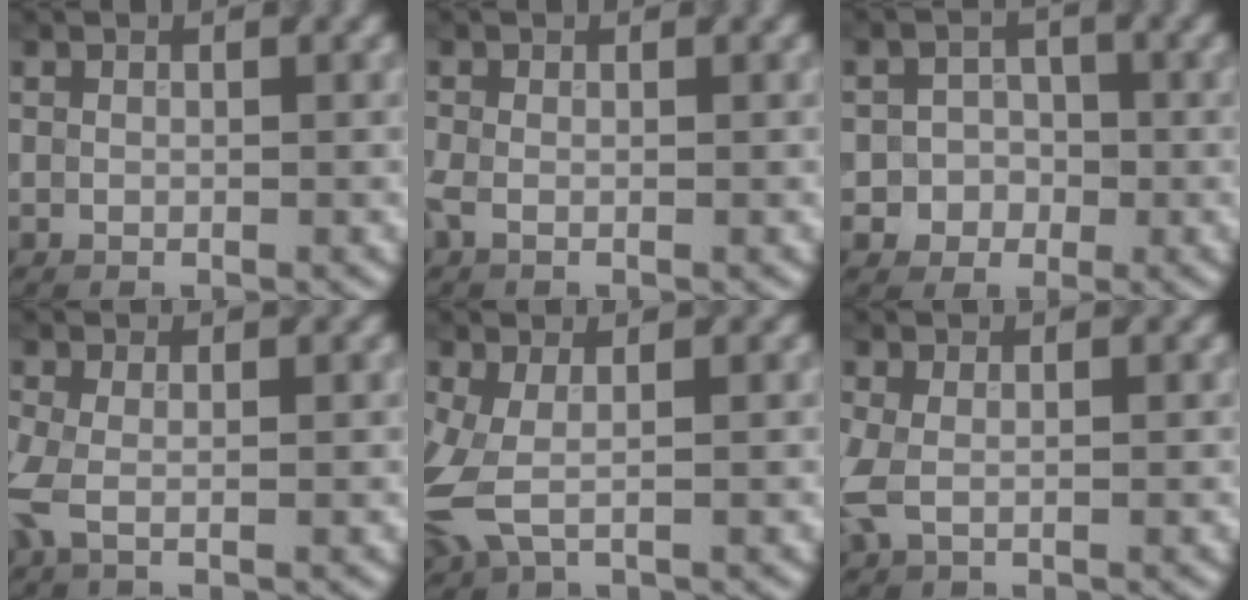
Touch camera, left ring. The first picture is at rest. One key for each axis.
{"total": 1.0, "fx": -0.3, "fy": 0.4, "fz": 0.8, "tx": -0.021, "ty": -0.003, "tz": -0.009}
{"total": 2.8, "fx": -0.9, "fy": 2.6, "fz": 0.6, "tx": 0.019, "ty": 0.004, "tz": -0.026}
{"total": 2.1, "fx": -0.3, "fy": 0.7, "fz": 2.0, "tx": -0.053, "ty": -0.004, "tz": -0.014}
{"total": 3.7, "fx": -0.2, "fy": 1.8, "fz": 3.2, "tx": -0.096, "ty": -0.007, "tz": -0.007}
{"total": 2.1, "fx": 0.0, "fy": 1.1, "fz": 1.8, "tx": -0.050, "ty": 0.000, "tz": -0.006}